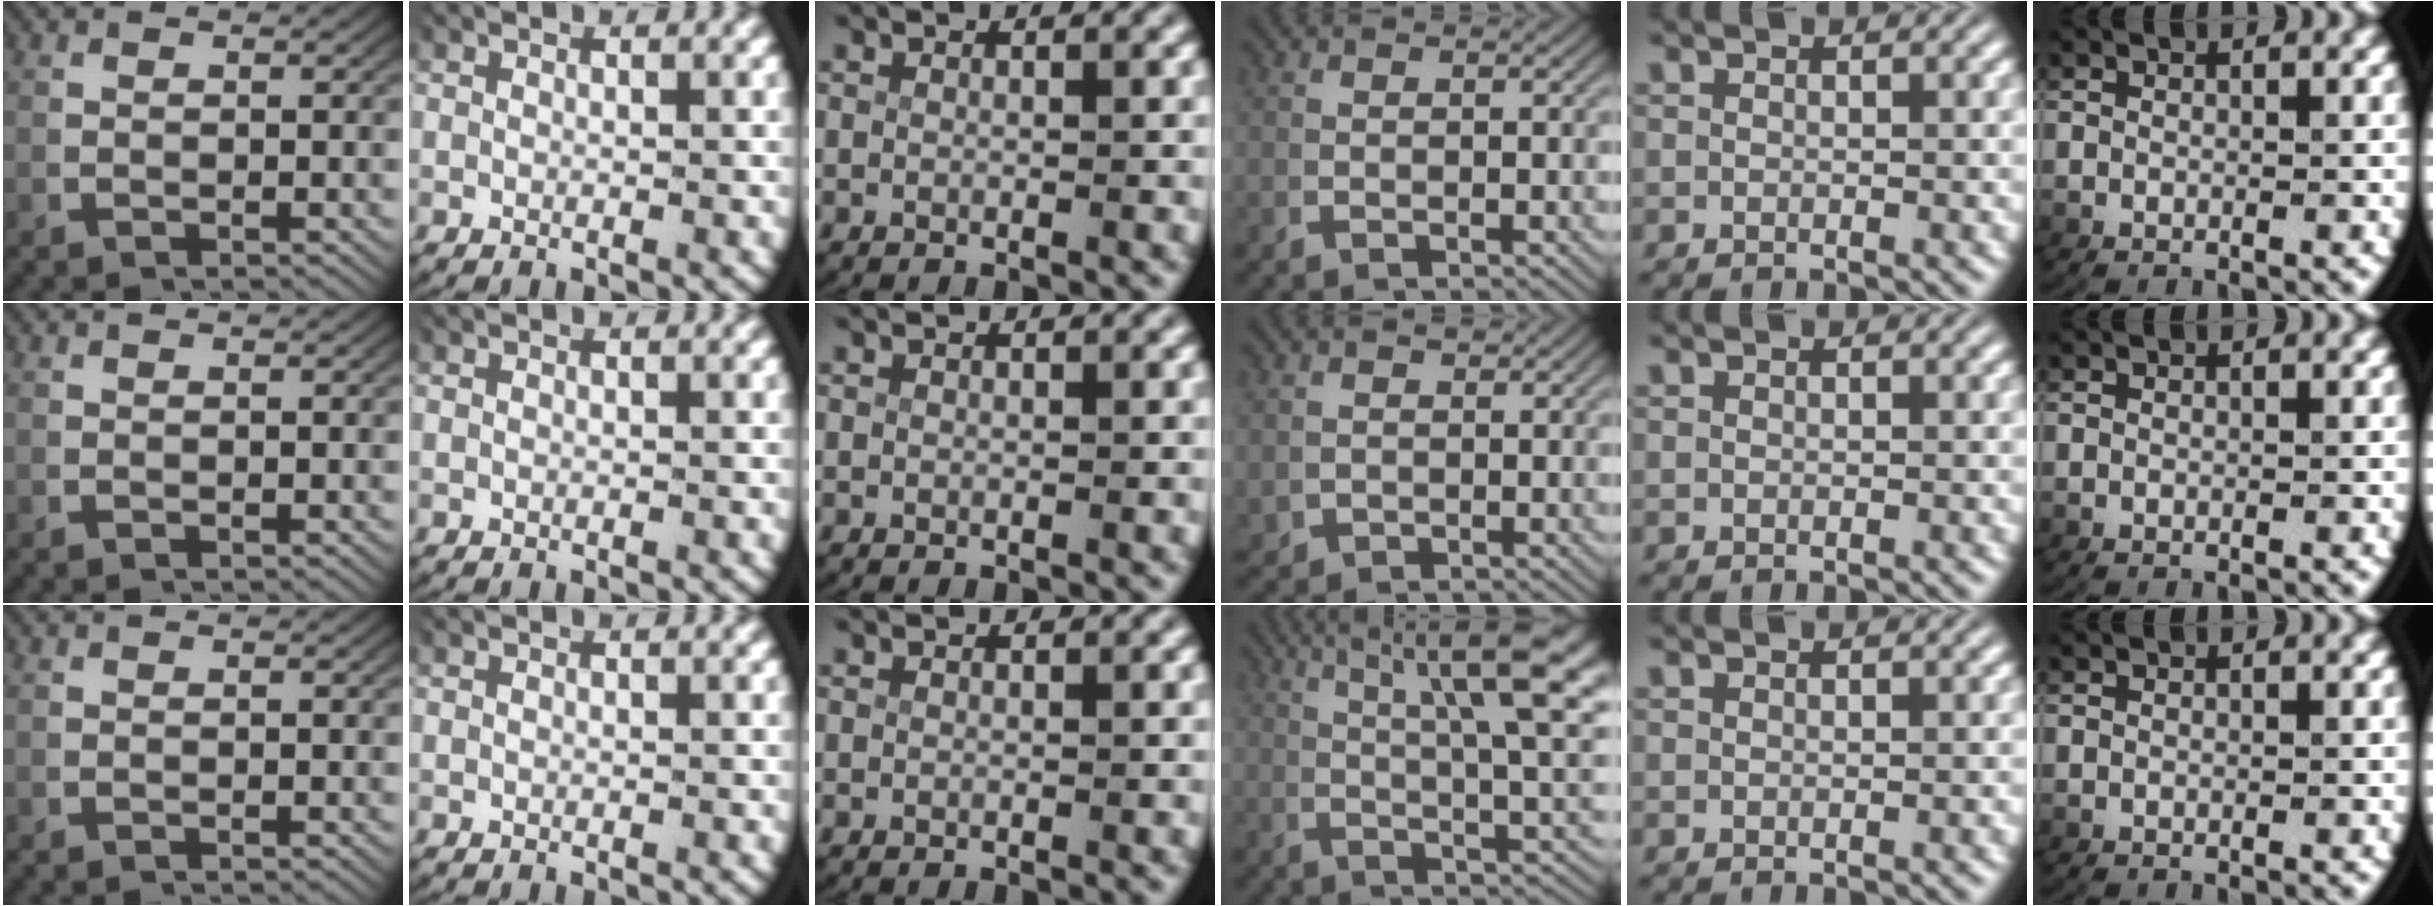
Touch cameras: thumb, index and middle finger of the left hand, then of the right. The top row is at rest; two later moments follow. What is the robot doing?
{"motion": "lift_and_place", "object": "plastic wrap"}